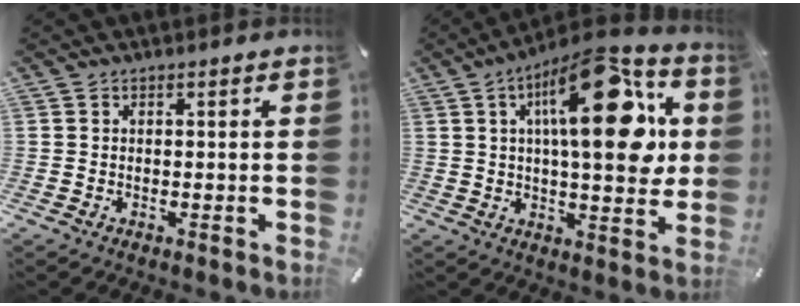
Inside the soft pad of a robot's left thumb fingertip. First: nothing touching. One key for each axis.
{"total": 23.1, "fx": 7.5, "fy": 9.4, "fz": 19.7, "tx": -0.296, "ty": -0.029, "tz": 0.107}